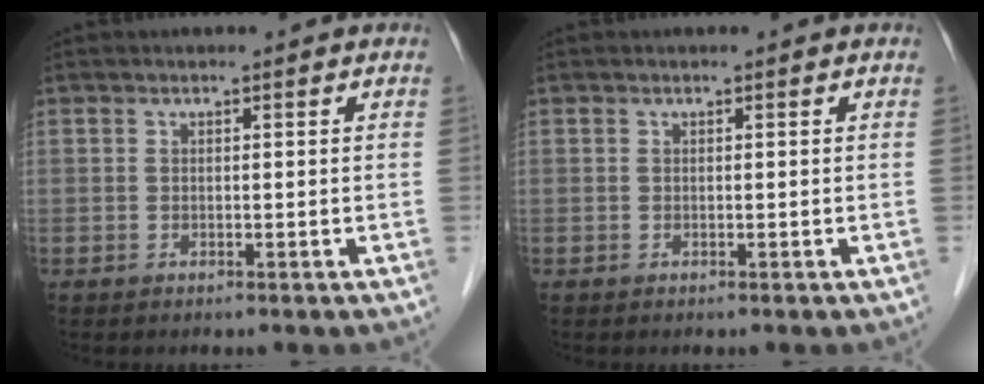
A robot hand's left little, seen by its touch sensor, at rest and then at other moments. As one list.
[{"total": 0.0}]